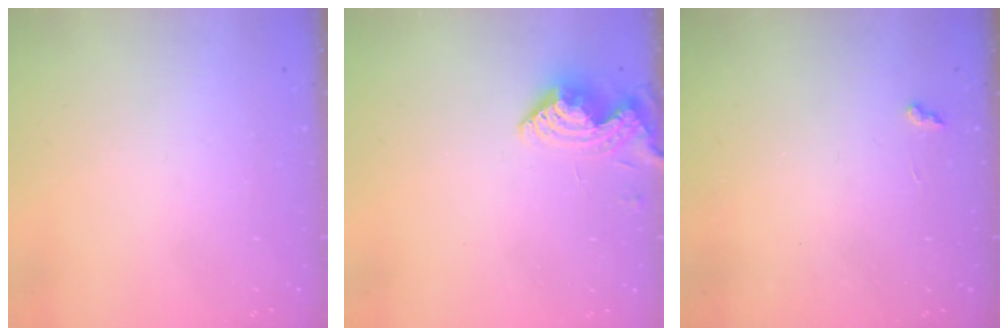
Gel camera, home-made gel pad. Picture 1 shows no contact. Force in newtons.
{"total": 10.0, "press": 10.0, "slide": 0.4}
{"total": 2.3, "press": 2.3, "slide": 0.5}